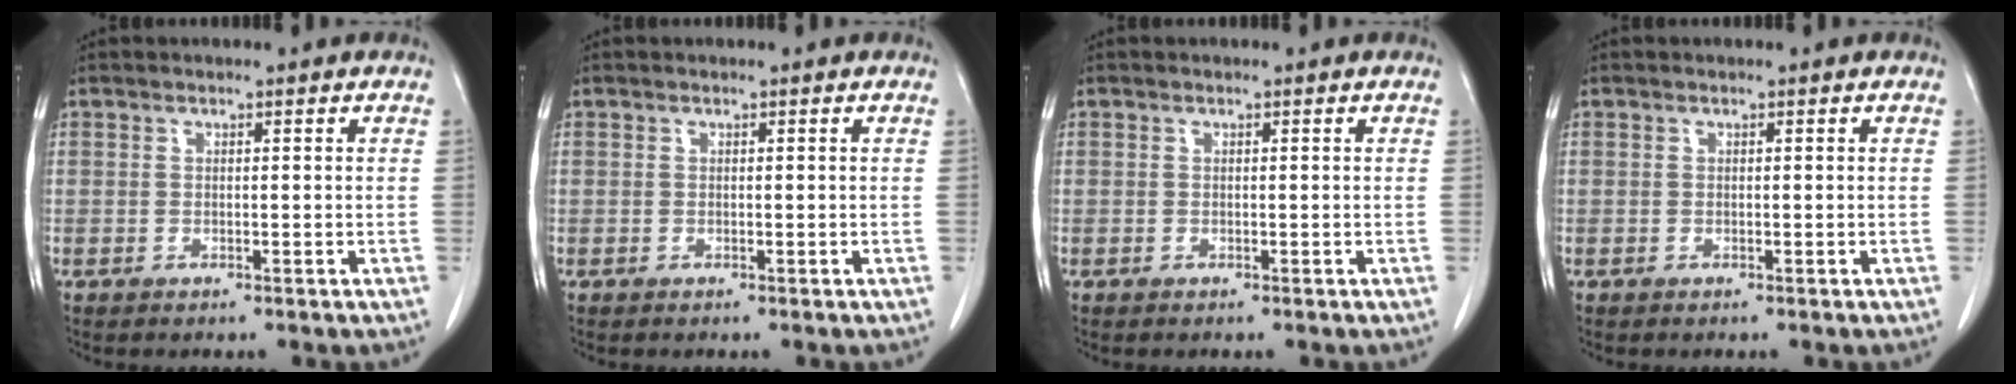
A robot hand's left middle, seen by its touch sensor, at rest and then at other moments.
{"total": 0.0}
{"total": 0.0}
{"total": 0.0}